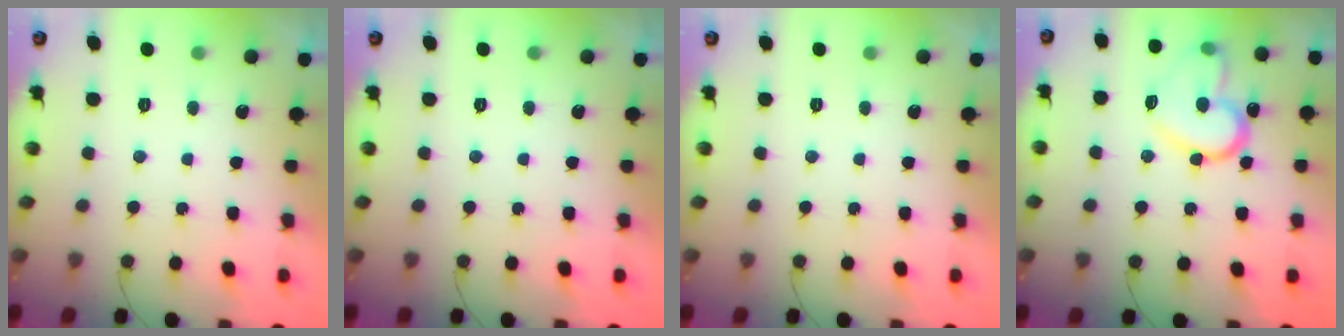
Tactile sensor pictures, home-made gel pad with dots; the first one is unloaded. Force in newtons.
{"total": 0.0}
{"total": 0.0}
{"total": 15.2, "press": 15.2, "slide": 0.8}